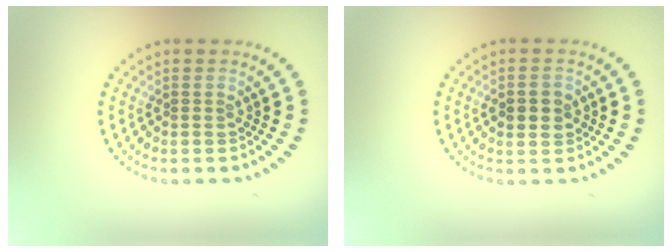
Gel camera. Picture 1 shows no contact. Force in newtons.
{"total": 2.1, "press": 2.1, "slide": 0.1}